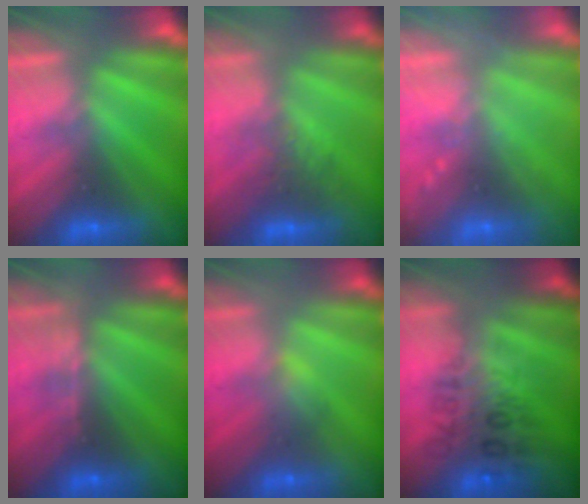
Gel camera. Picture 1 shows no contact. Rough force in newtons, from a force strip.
{"total": 2.7}
{"total": 2.4}
{"total": 2.9}
{"total": 2.8}
{"total": 2.8}